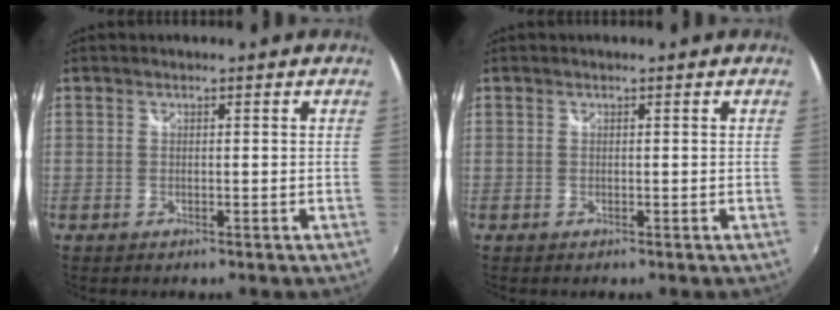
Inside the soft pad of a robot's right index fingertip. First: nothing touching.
{"total": 0.0}